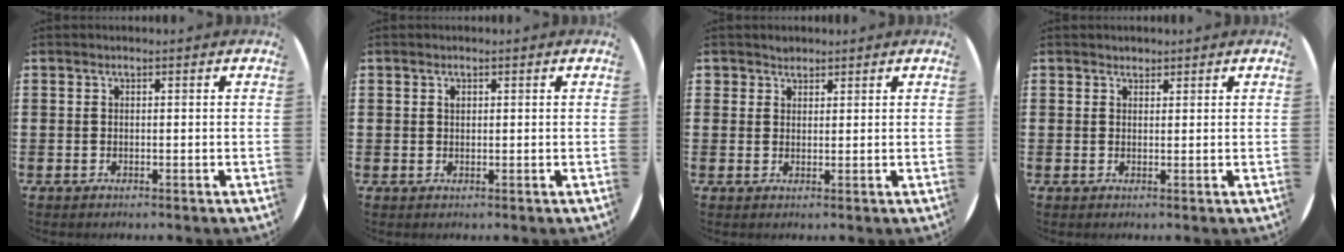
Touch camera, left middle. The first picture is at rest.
{"total": 0.7, "force": [0.4, 0.6, 0.1], "torque": [0.005, 0.001, 0.006]}
{"total": 1.6, "force": [1.4, 0.7, -0.2], "torque": [0.010, 0.000, 0.028]}
{"total": 1.0, "force": [0.9, 0.3, -0.1], "torque": [0.002, 0.002, 0.018]}